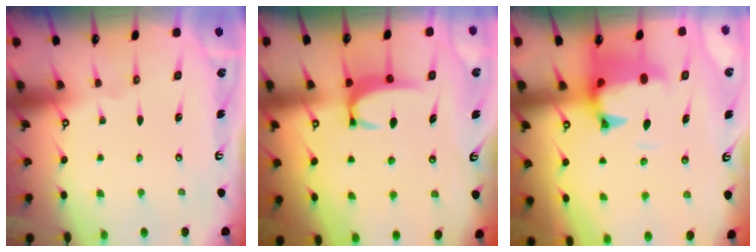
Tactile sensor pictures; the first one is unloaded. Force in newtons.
{"total": 2.8, "press": 2.8, "slide": 0.4}
{"total": 1.6, "press": 1.0, "slide": 1.3}